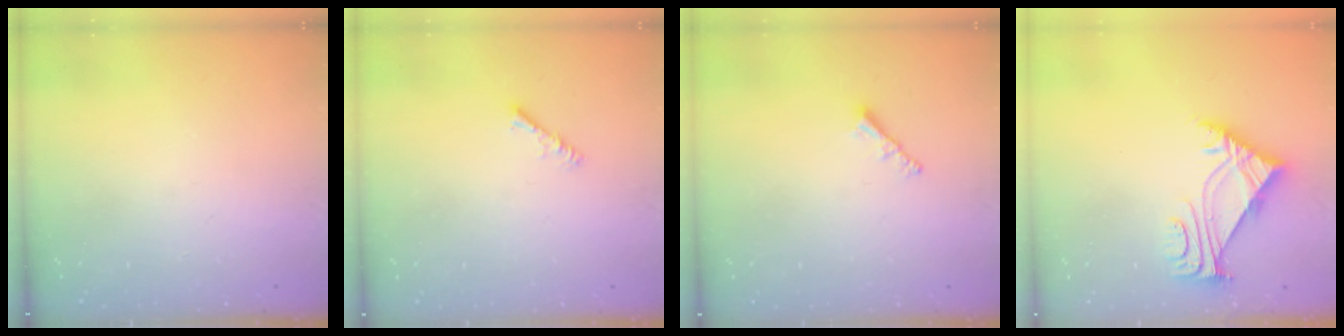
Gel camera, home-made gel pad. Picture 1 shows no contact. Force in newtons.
{"total": 2.3, "press": 2.3, "slide": 0.4}
{"total": 2.1, "press": 2.0, "slide": 0.5}
{"total": 5.9, "press": 5.8, "slide": 1.1}